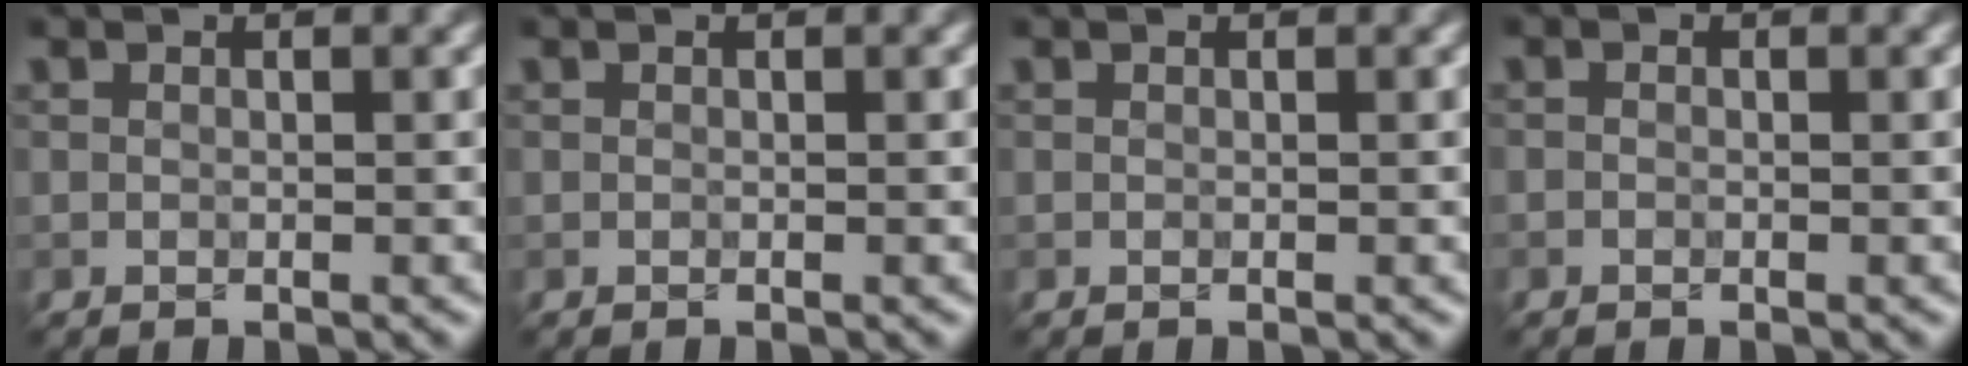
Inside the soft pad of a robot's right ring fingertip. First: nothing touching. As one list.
[{"total": 0.0}, {"total": 0.0}, {"total": 0.0}]